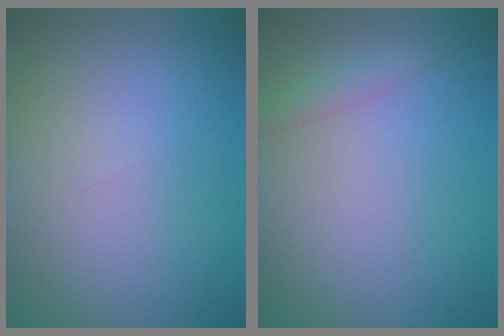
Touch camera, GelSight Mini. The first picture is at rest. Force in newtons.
{"total": 1.2, "press": 1.2, "slide": 0.0}